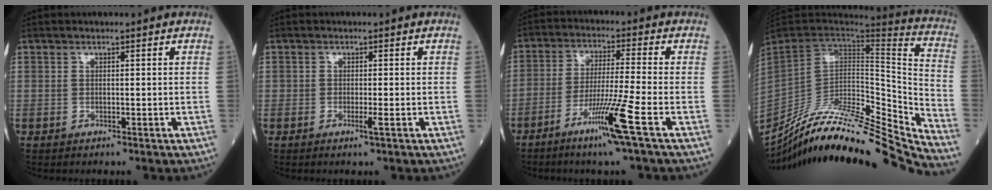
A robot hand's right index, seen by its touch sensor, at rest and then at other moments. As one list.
[{"total": 1.3, "force": [-0.5, -0.1, 1.2], "torque": [-0.022, -0.002, -0.011]}, {"total": 9.2, "force": [-4.9, -1.5, 7.7], "torque": [-0.144, -0.019, -0.096]}, {"total": 30.9, "force": [-28.0, 1.6, 12.8], "torque": [-0.164, -0.024, -0.428]}]